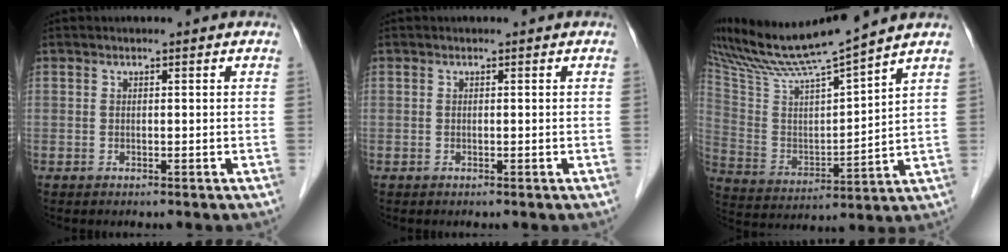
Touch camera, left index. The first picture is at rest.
{"total": 0.0}
{"total": 13.5, "force": [12.4, -1.7, 5.1], "torque": [-0.104, -0.003, 0.235]}